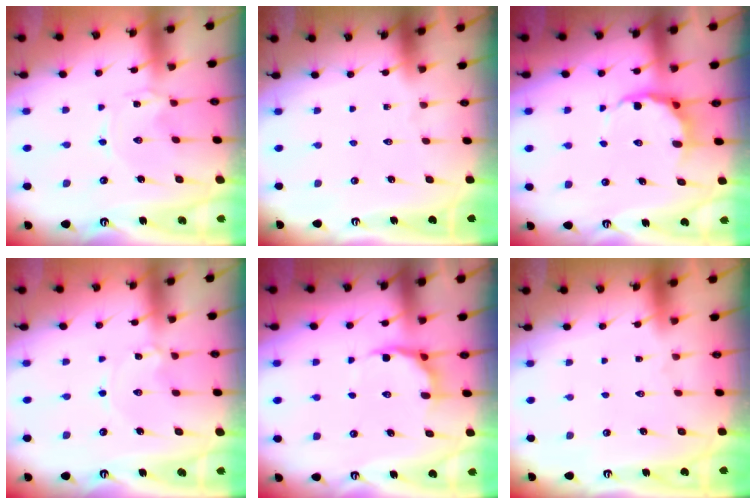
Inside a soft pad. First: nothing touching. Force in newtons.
{"total": 0.0}
{"total": 7.5, "press": 7.2, "slide": 2.1}
{"total": 1.2, "press": 1.2, "slide": 0.1}
{"total": 7.4, "press": 7.0, "slide": 2.4}
{"total": 1.6, "press": 1.6, "slide": 0.1}